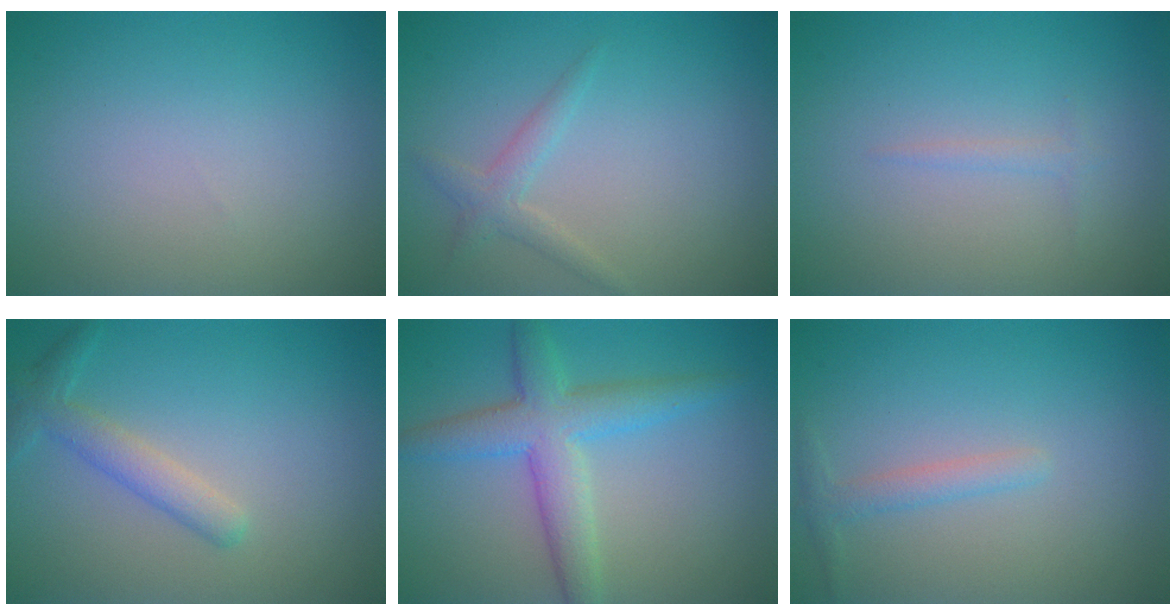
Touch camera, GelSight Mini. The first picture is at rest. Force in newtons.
{"total": 1.7, "press": 1.7, "slide": 0.0}
{"total": 0.7, "press": 0.7, "slide": 0.0}
{"total": 2.6, "press": 2.5, "slide": 0.1}
{"total": 5.1, "press": 5.1, "slide": 0.1}
{"total": 1.5, "press": 1.5, "slide": 0.0}